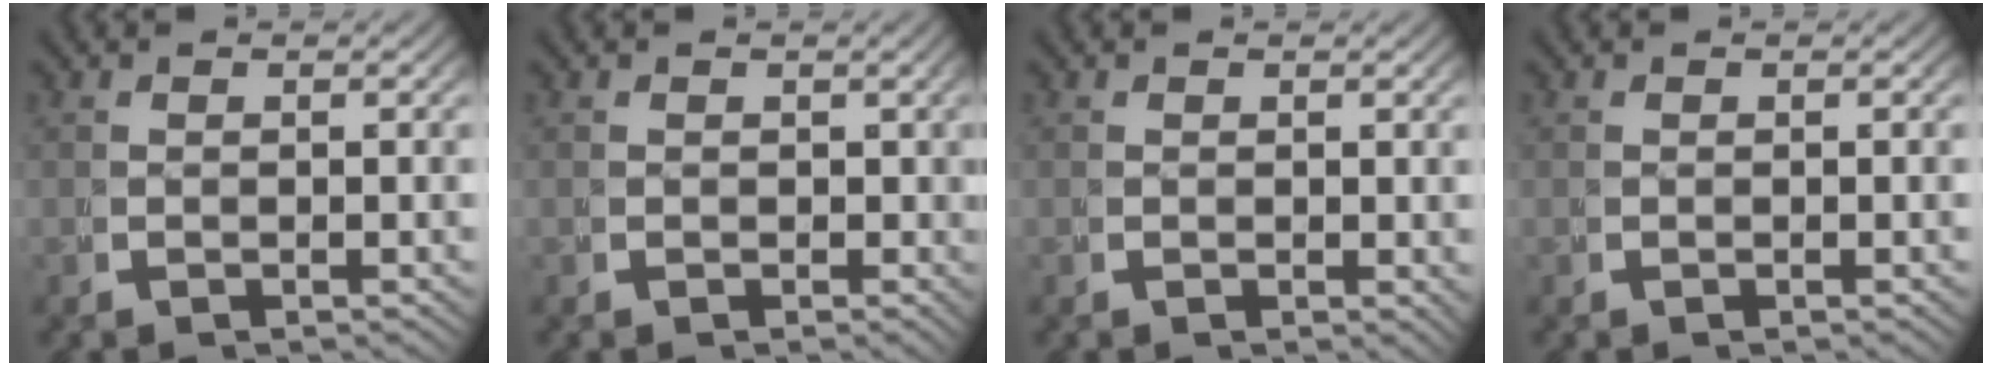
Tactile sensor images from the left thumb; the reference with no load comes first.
{"total": 1.0, "force": [0.2, 0.9, 0.3], "torque": [0.002, -0.007, 0.007]}
{"total": 0.8, "force": [0.3, 0.4, 0.5], "torque": [-0.003, -0.005, 0.007]}
{"total": 0.0}